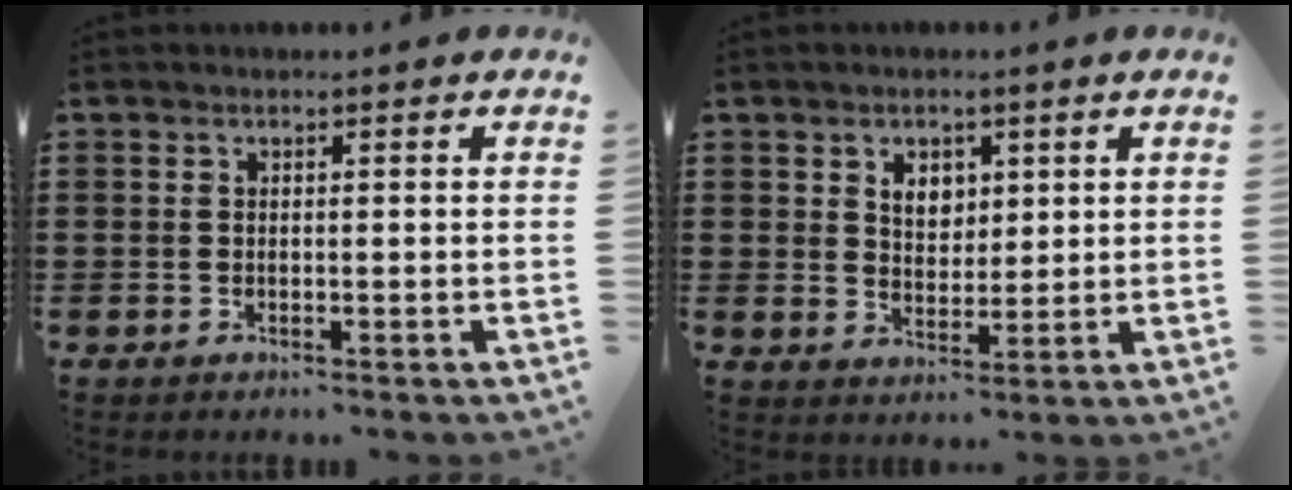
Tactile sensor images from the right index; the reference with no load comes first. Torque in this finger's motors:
{"motor_torque": [-0.02, 0.05, 0.09, 0.04]}